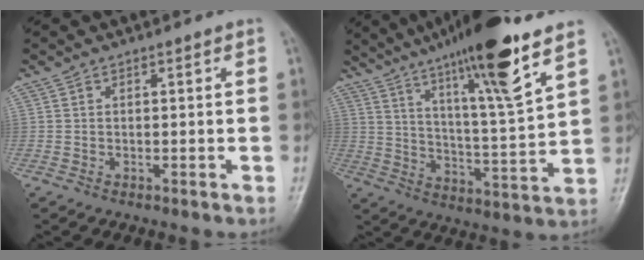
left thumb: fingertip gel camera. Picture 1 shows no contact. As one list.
[{"total": 18.7, "force": [12.0, 1.8, 14.2], "torque": [-0.220, -0.058, 0.195]}]